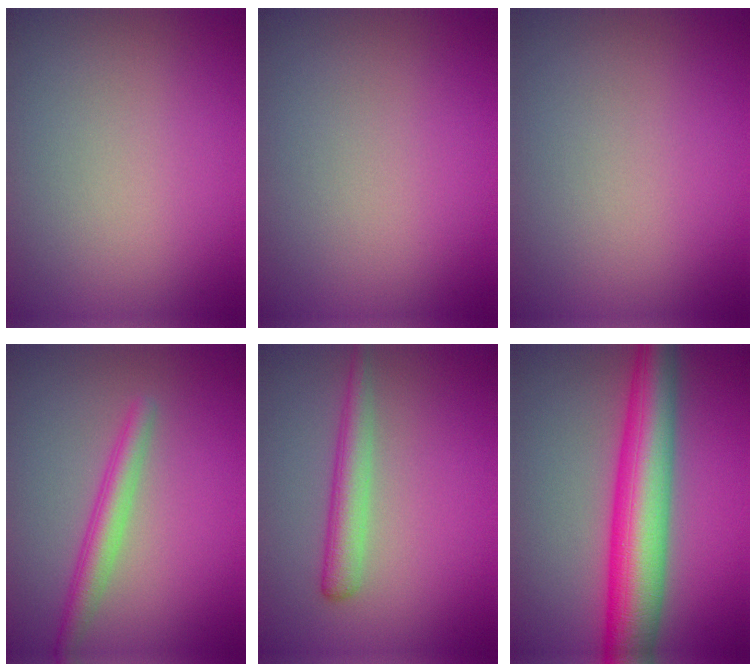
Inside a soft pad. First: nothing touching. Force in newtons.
{"total": 0.0}
{"total": 0.0}
{"total": 2.8, "press": 2.8, "slide": 0.1}
{"total": 2.8, "press": 2.8, "slide": 0.1}
{"total": 9.3, "press": 9.3, "slide": 0.1}